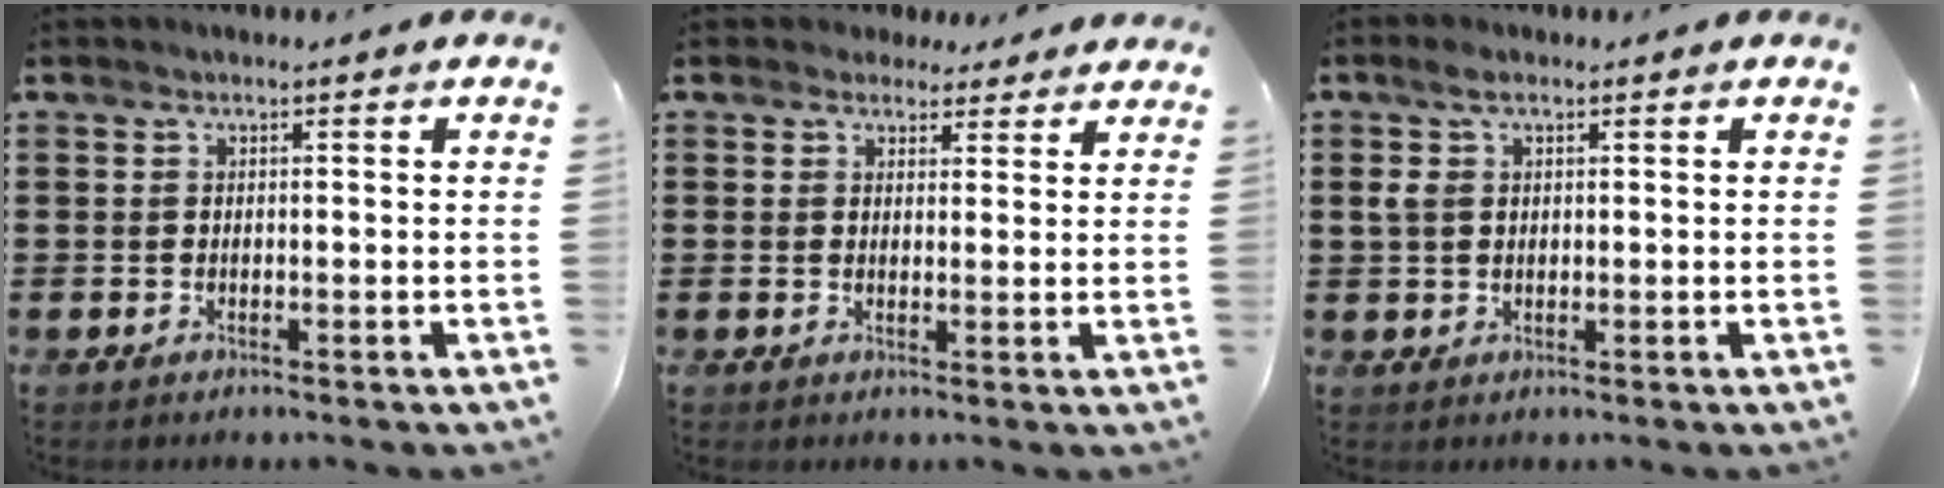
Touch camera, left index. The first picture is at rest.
{"total": 3.0, "force": [2.4, 1.7, 0.5], "torque": [-0.012, 0.002, 0.044]}
{"total": 3.6, "force": [1.4, 2.1, 2.6], "torque": [-0.065, 0.008, 0.020]}